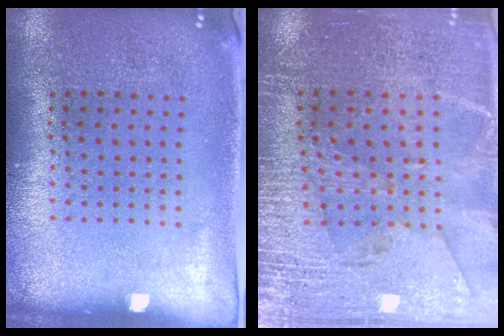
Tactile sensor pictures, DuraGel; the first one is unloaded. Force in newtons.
{"total": 3.1, "press": 2.9, "slide": 1.1}